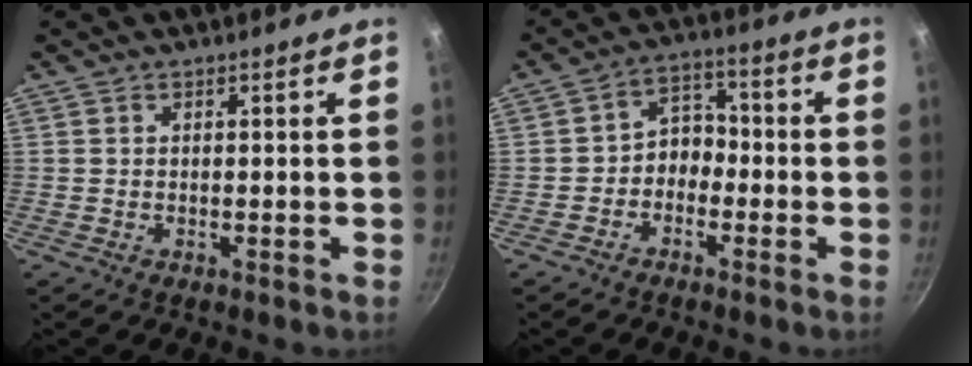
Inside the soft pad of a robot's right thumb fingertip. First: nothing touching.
{"total": 5.5, "force": [-1.9, 4.3, 3.0], "torque": [-0.012, 0.036, -0.043]}